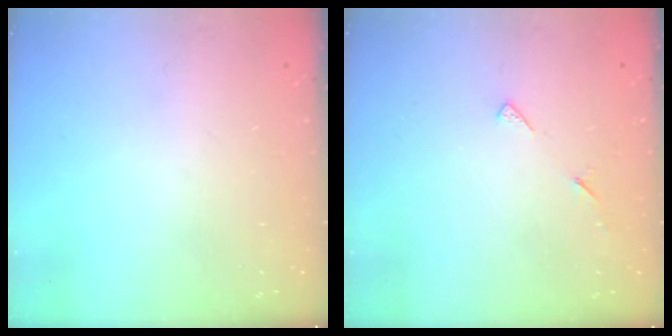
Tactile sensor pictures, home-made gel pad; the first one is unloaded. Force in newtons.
{"total": 6.1, "press": 6.0, "slide": 0.7}